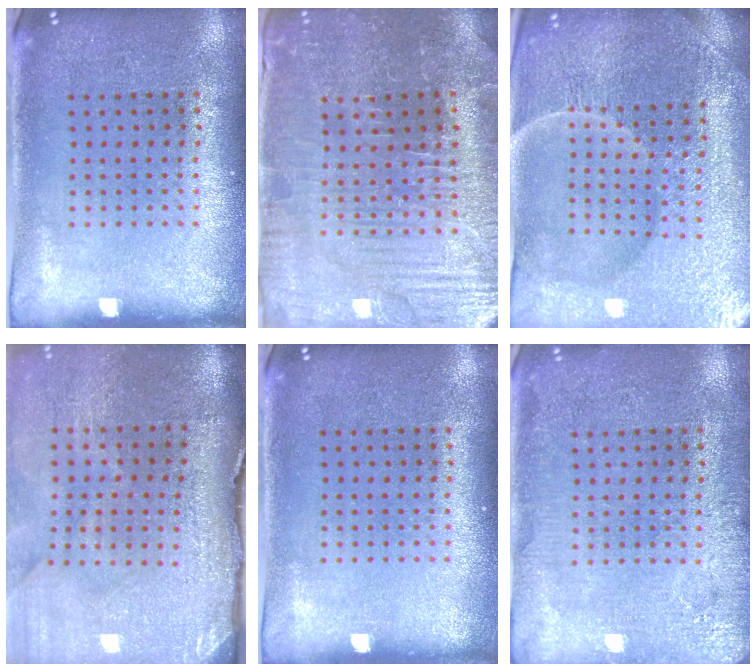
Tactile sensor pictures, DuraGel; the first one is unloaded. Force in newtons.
{"total": 3.7, "press": 3.7, "slide": 0.4}
{"total": 5.7, "press": 5.3, "slide": 2.2}
{"total": 4.4, "press": 3.7, "slide": 2.5}
{"total": 0.0}
{"total": 3.8, "press": 3.8, "slide": 0.5}